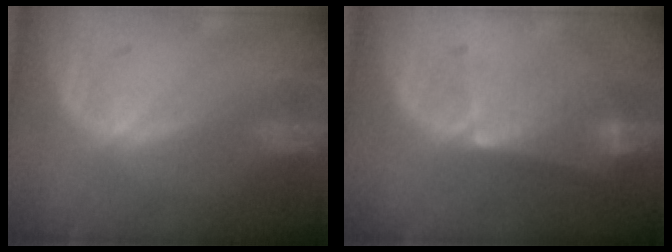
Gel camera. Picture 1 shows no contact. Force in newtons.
{"total": 6.4, "press": 5.7, "slide": 3.0}